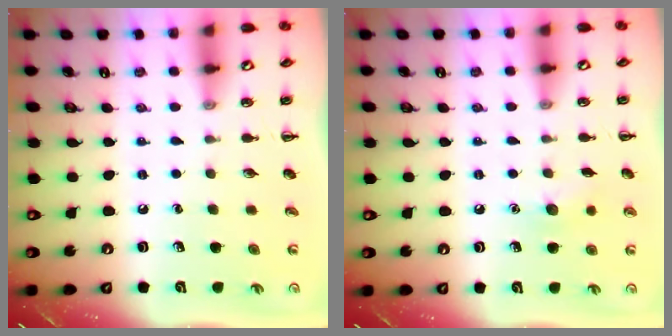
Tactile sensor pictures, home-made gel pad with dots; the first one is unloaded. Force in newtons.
{"total": 6.1, "press": 6.0, "slide": 1.3}